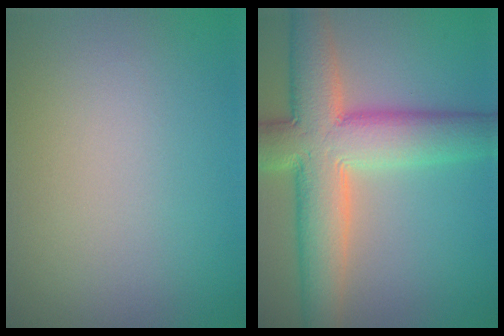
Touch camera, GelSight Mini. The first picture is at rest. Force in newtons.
{"total": 10.2, "press": 10.2, "slide": 0.9}